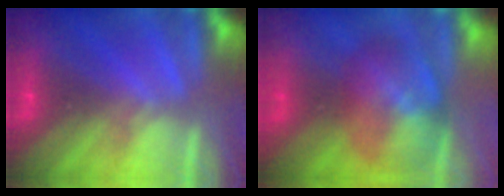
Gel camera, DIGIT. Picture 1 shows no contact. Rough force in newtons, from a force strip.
{"total": 8.1}